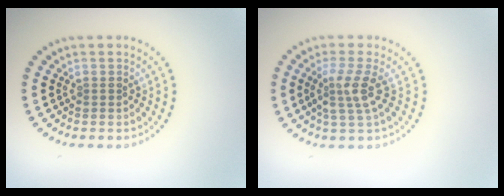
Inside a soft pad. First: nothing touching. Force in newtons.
{"total": 2.8, "press": 2.1, "slide": 1.8}